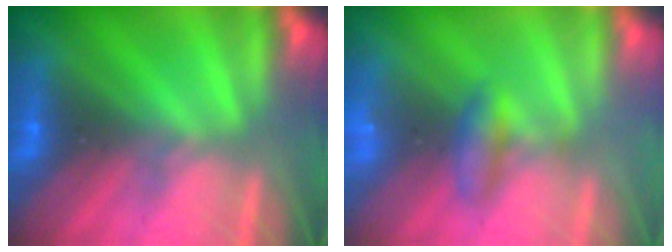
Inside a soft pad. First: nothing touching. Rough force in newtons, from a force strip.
{"total": 2.0}